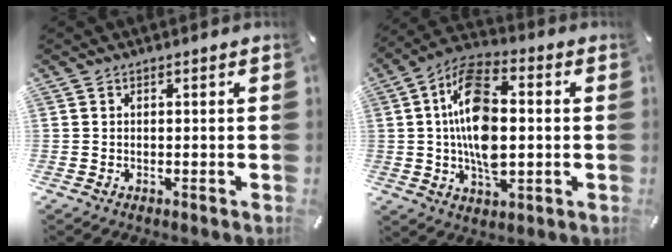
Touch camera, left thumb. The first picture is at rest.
{"total": 15.4, "force": [0.1, 8.5, 12.8], "torque": [-0.255, 0.001, -0.001]}